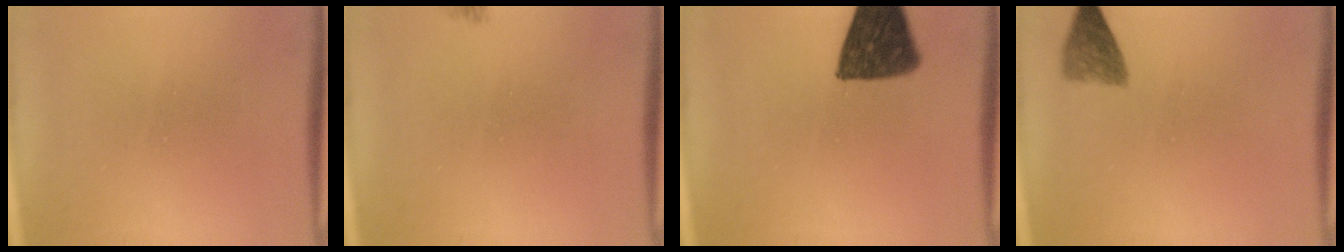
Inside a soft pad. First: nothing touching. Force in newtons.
{"total": 1.6}
{"total": 11.6}
{"total": 3.1}